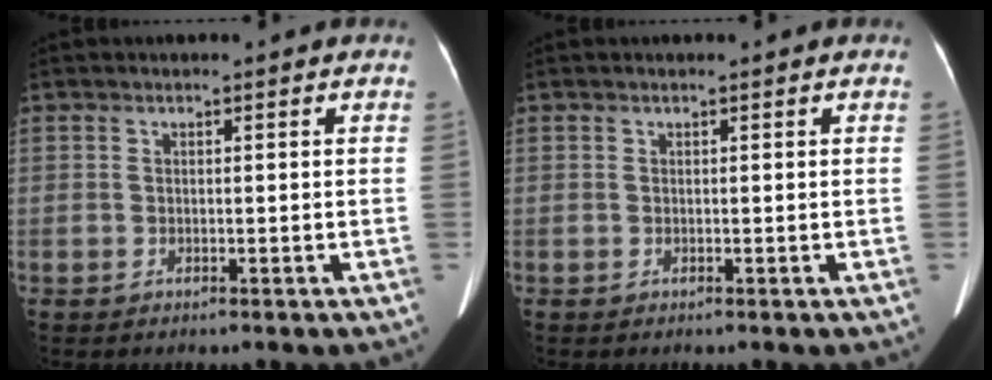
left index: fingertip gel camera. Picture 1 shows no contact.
{"total": 0.0}